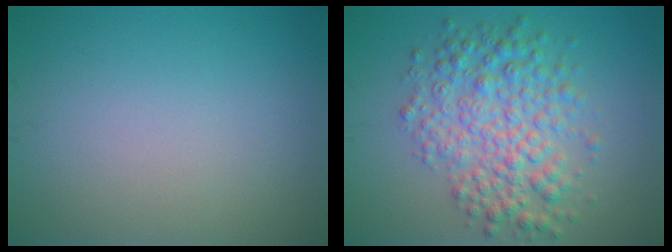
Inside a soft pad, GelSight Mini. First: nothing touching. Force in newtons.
{"total": 5.9, "press": 5.9, "slide": 0.0}